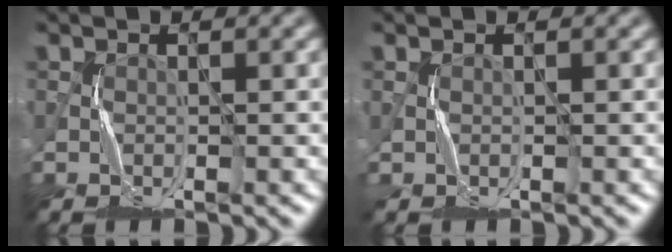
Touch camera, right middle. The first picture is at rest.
{"total": 0.0}